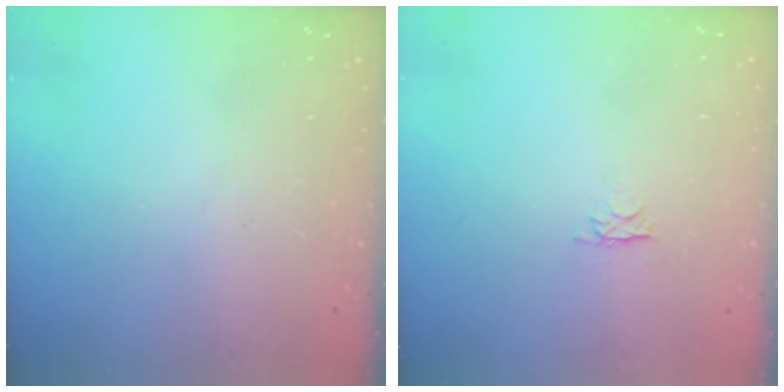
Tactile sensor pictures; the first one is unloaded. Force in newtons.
{"total": 2.8, "press": 2.7, "slide": 0.4}